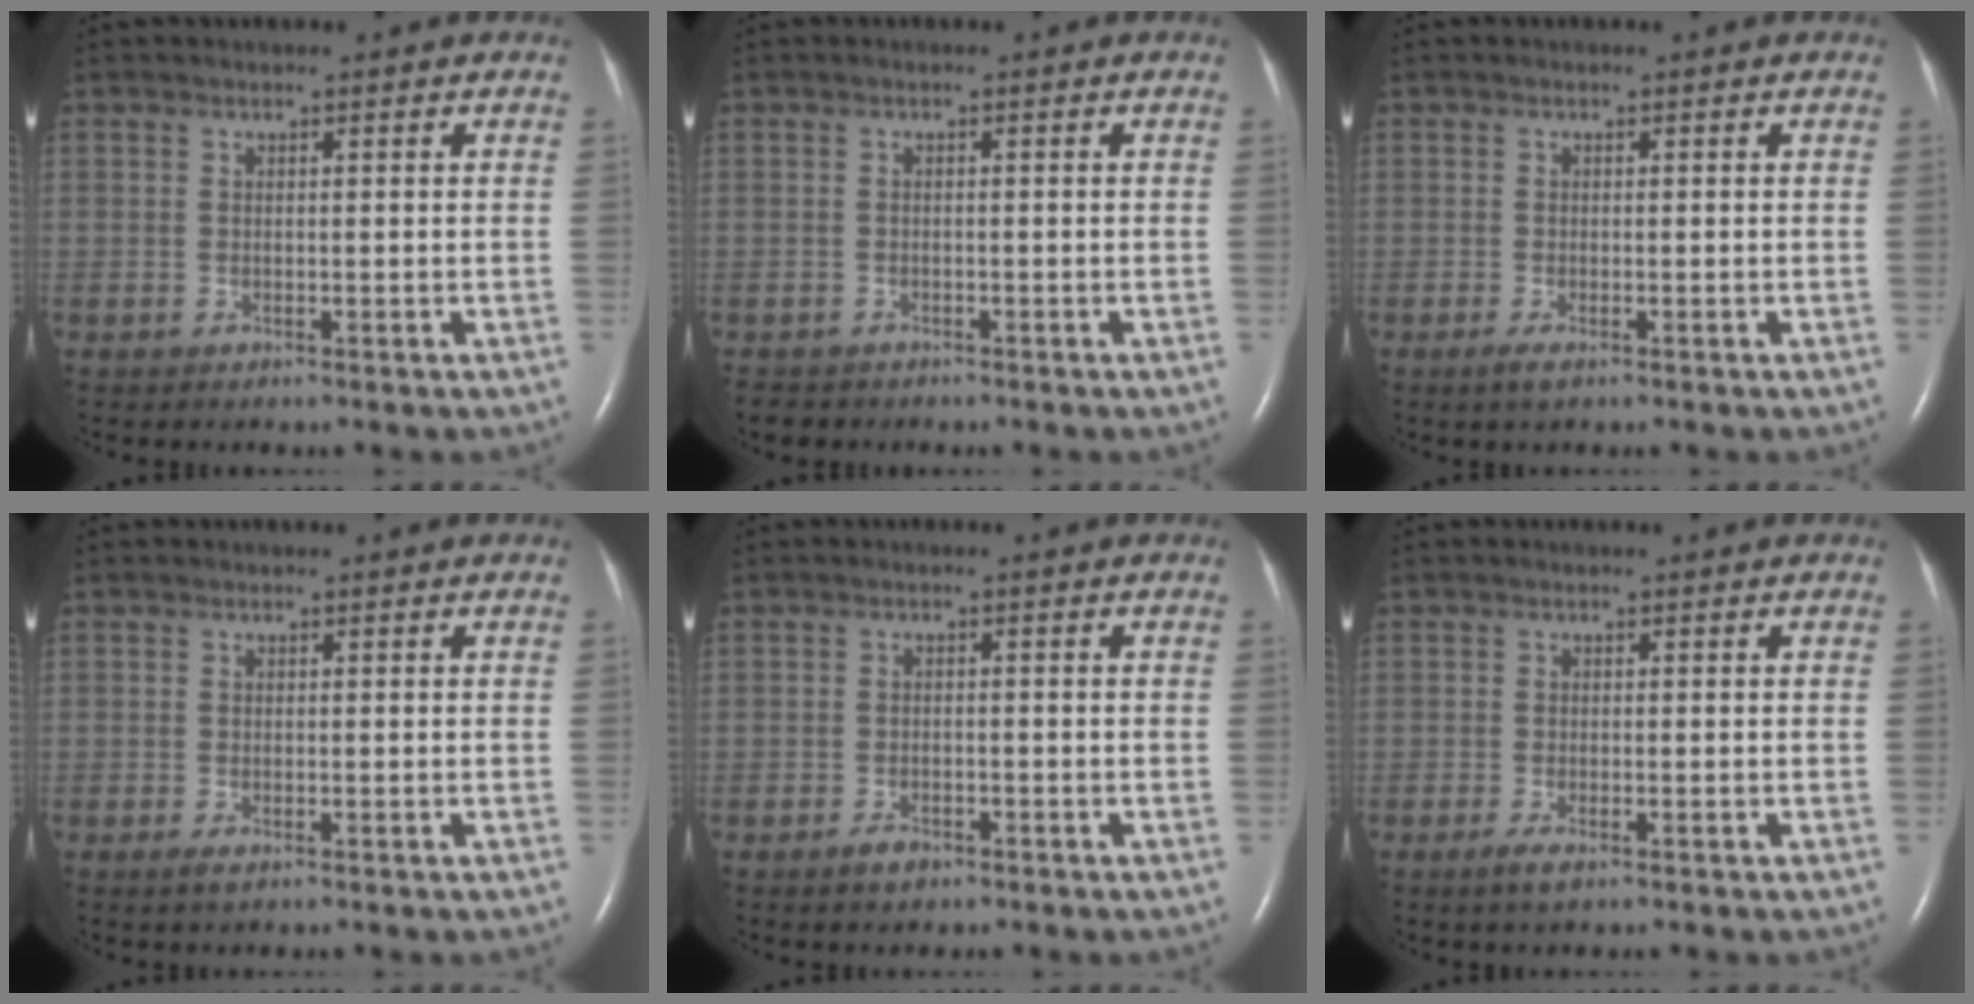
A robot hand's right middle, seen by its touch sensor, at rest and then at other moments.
{"total": 2.3, "force": [-2.0, 1.2, 0.2], "torque": [-0.009, -0.002, -0.030]}
{"total": 1.5, "force": [-0.9, 0.3, 1.2], "torque": [-0.031, -0.005, -0.017]}
{"total": 0.9, "force": [-0.5, 0.2, 0.7], "torque": [-0.019, -0.004, -0.008]}
{"total": 2.0, "force": [-1.5, 0.9, 1.0], "torque": [-0.025, 0.000, -0.022]}
{"total": 1.9, "force": [-1.1, 0.4, 1.4], "torque": [-0.037, -0.006, -0.022]}